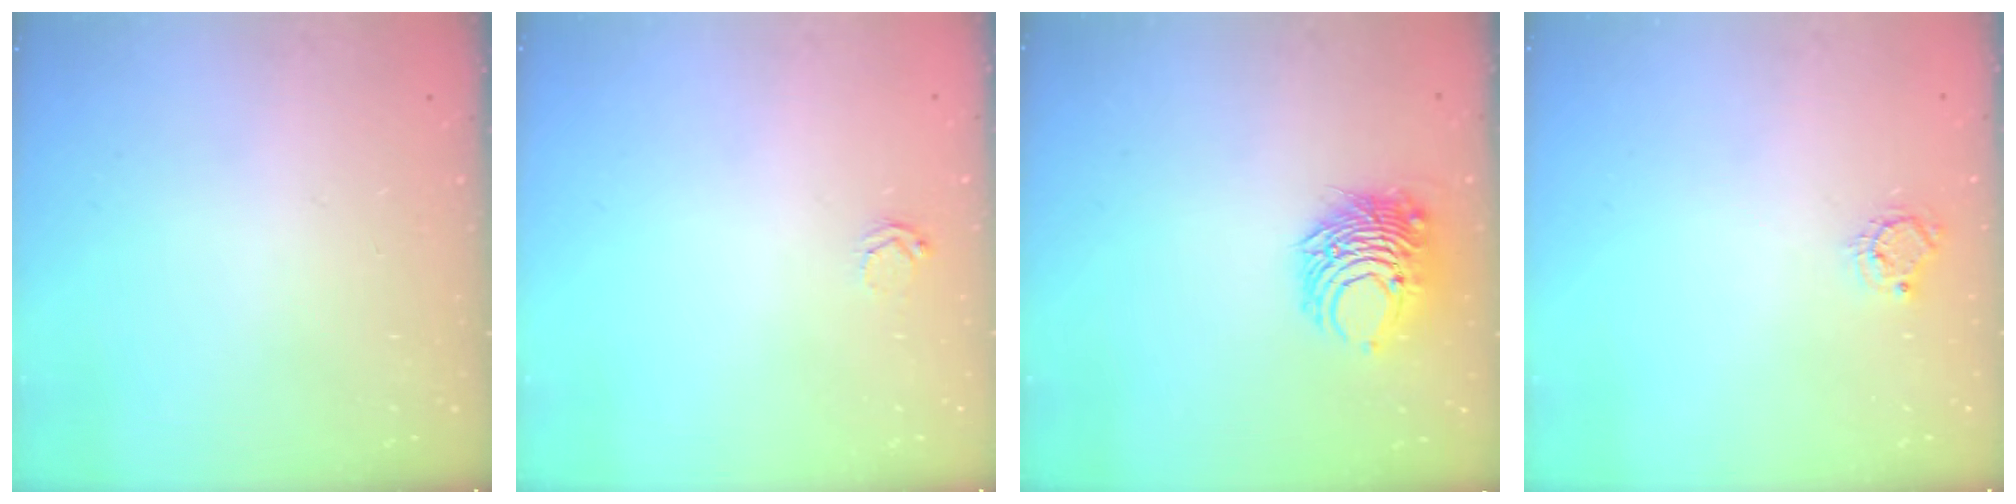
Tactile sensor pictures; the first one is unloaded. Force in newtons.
{"total": 3.0, "press": 3.0, "slide": 0.5}
{"total": 8.4, "press": 8.4, "slide": 0.5}
{"total": 6.0, "press": 6.0, "slide": 0.5}